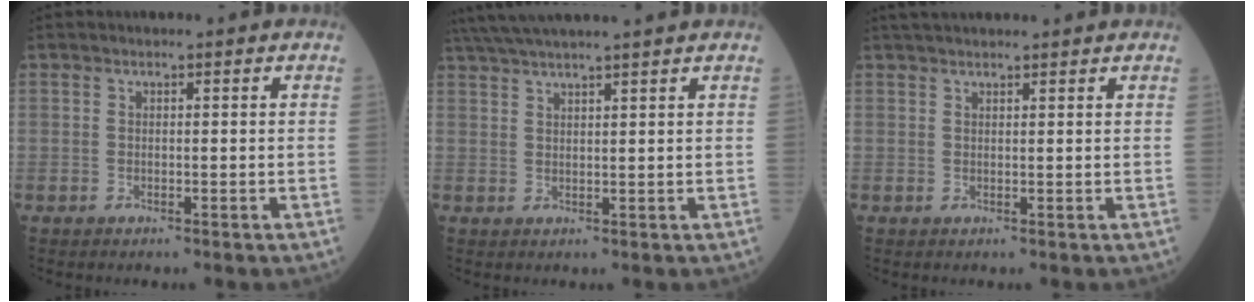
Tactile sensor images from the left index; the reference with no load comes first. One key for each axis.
{"total": 10.3, "fx": 9.0, "fy": -0.9, "fz": 4.9, "tx": -0.087, "ty": 0.031, "tz": 0.136}
{"total": 5.9, "fx": 5.3, "fy": 0.3, "fz": 2.5, "tx": -0.033, "ty": 0.032, "tz": 0.077}